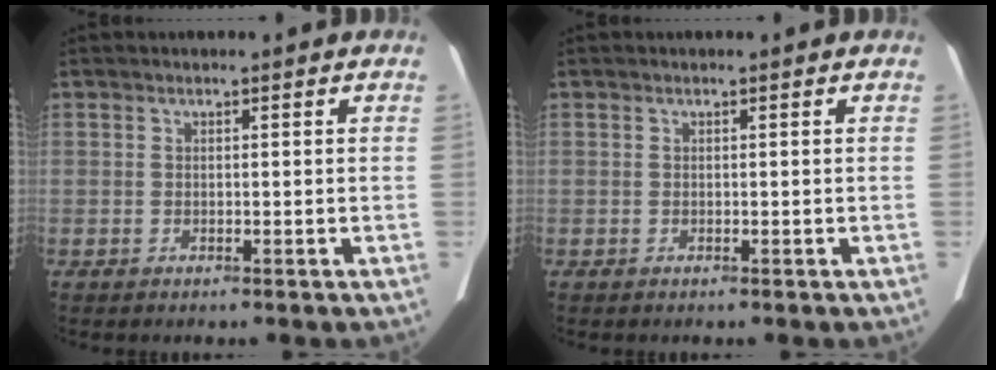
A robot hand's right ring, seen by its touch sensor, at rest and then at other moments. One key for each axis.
{"total": 0.0}